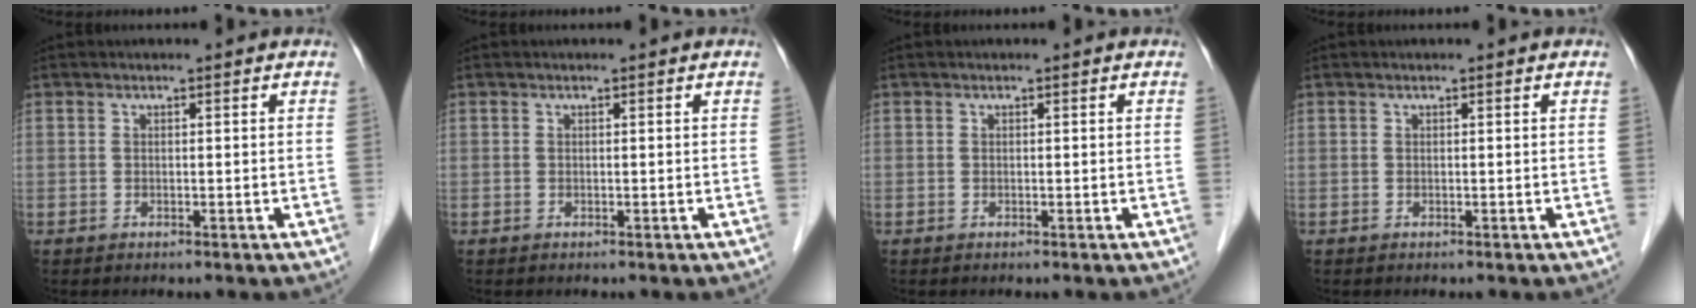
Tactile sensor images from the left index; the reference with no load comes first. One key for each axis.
{"total": 0.0}
{"total": 0.0}
{"total": 0.0}